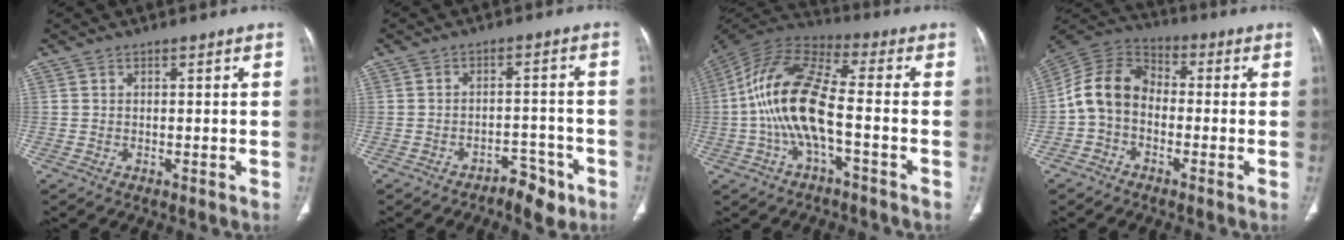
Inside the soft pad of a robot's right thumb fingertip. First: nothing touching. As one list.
[{"total": 5.3, "force": [-3.7, 2.6, 2.8], "torque": [-0.024, 0.033, -0.051]}, {"total": 15.1, "force": [-2.7, 5.2, 13.9], "torque": [-0.296, 0.040, -0.056]}, {"total": 10.2, "force": [-1.6, 7.6, 6.6], "torque": [-0.118, 0.035, -0.047]}]